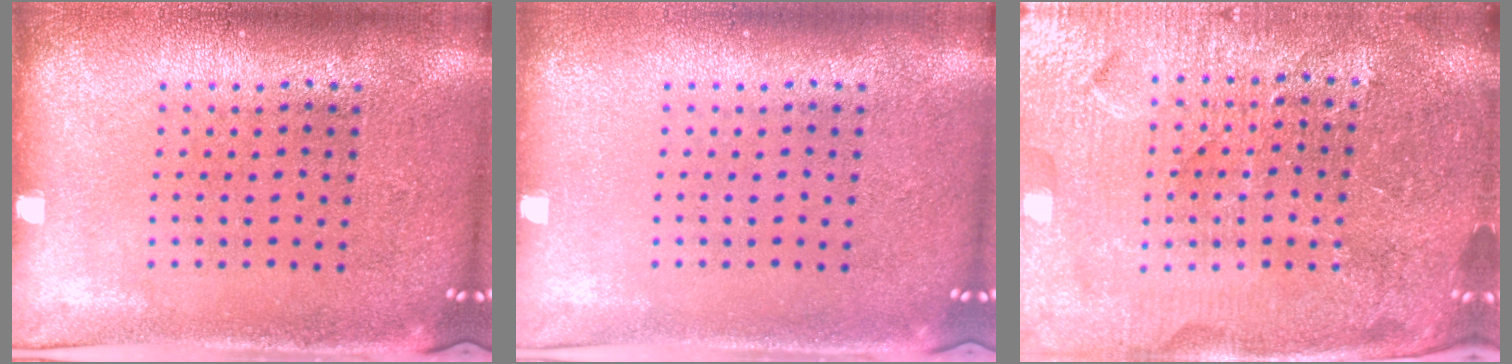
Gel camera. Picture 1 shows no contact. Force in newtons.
{"total": 0.0}
{"total": 5.1, "press": 4.7, "slide": 1.9}